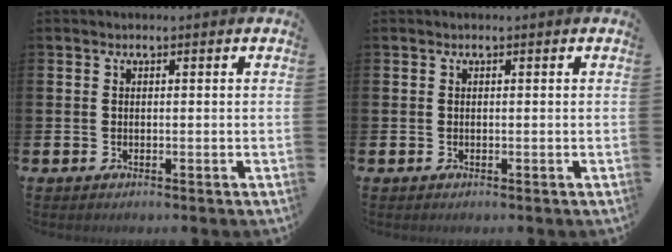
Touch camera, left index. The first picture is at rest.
{"total": 0.0}